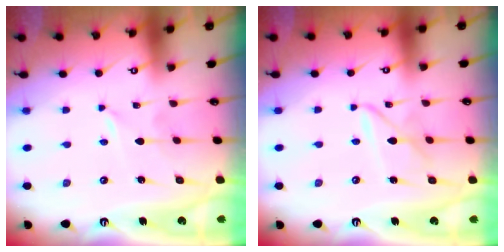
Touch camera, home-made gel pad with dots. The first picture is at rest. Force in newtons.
{"total": 4.9, "press": 4.9, "slide": 0.4}